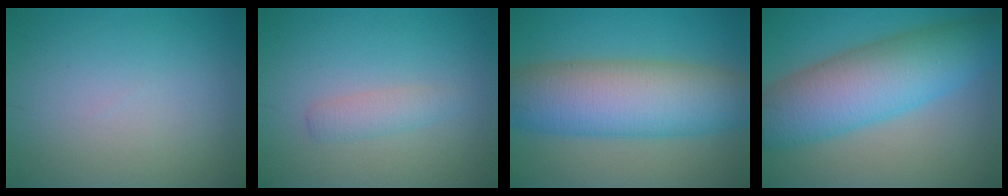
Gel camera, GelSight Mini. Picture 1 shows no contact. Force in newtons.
{"total": 1.7, "press": 1.7, "slide": 0.1}
{"total": 10.6, "press": 10.6, "slide": 0.4}
{"total": 9.6, "press": 9.6, "slide": 0.0}